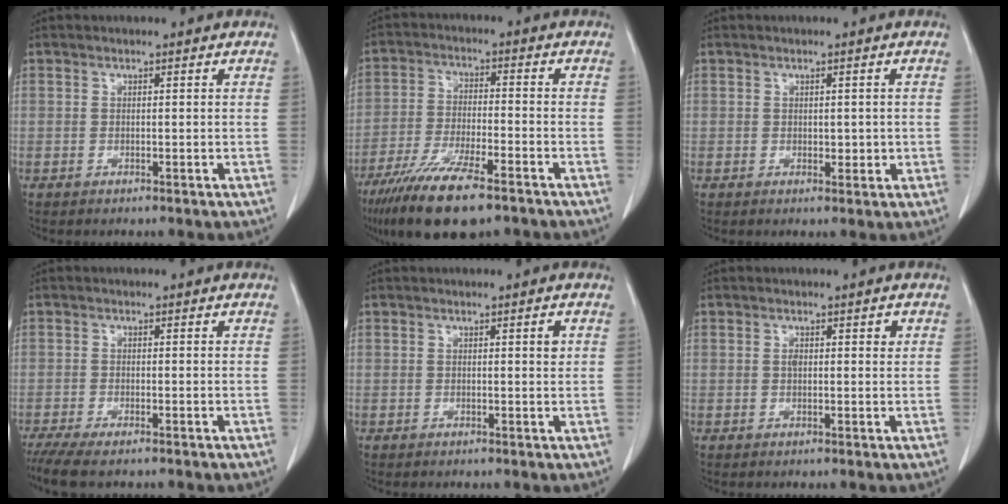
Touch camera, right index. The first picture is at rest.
{"total": 13.7, "force": [-9.5, 2.5, 9.5], "torque": [-0.180, -0.034, -0.164]}
{"total": 1.9, "force": [0.0, 1.2, 1.5], "torque": [-0.015, 0.001, 0.004]}
{"total": 6.6, "force": [-5.3, 1.2, 3.8], "torque": [-0.063, -0.014, -0.085]}
{"total": 1.1, "force": [0.4, 0.2, 1.1], "torque": [-0.016, 0.001, 0.004]}
{"total": 2.0, "force": [0.5, 1.0, 1.6], "torque": [-0.026, 0.008, 0.007]}